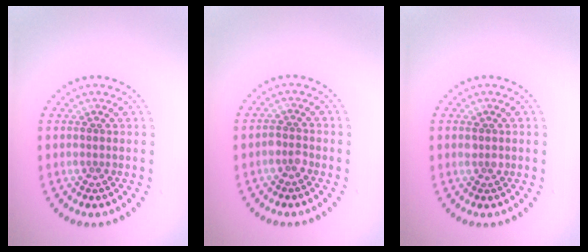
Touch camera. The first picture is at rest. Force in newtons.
{"total": 1.2, "press": 1.1, "slide": 0.5}
{"total": 1.2, "press": 1.1, "slide": 0.5}